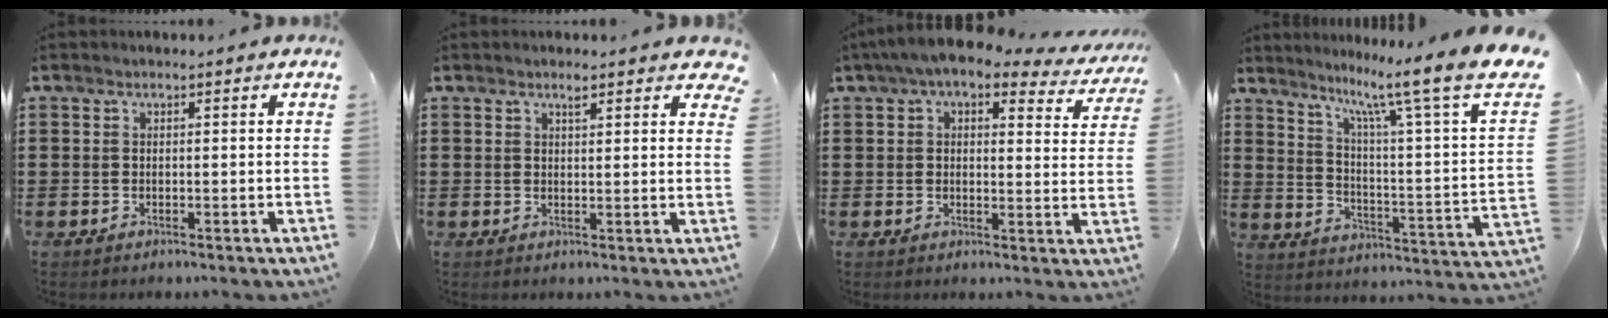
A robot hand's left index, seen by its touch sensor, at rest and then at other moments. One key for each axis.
{"total": 2.8, "fx": 2.2, "fy": 0.6, "fz": 1.7, "tx": -0.021, "ty": -0.005, "tz": 0.035}
{"total": 5.9, "fx": 4.4, "fy": 1.4, "fz": 3.6, "tx": -0.086, "ty": -0.014, "tz": 0.075}
{"total": 10.3, "fx": 7.3, "fy": 0.1, "fz": 7.3, "tx": -0.146, "ty": -0.058, "tz": 0.102}